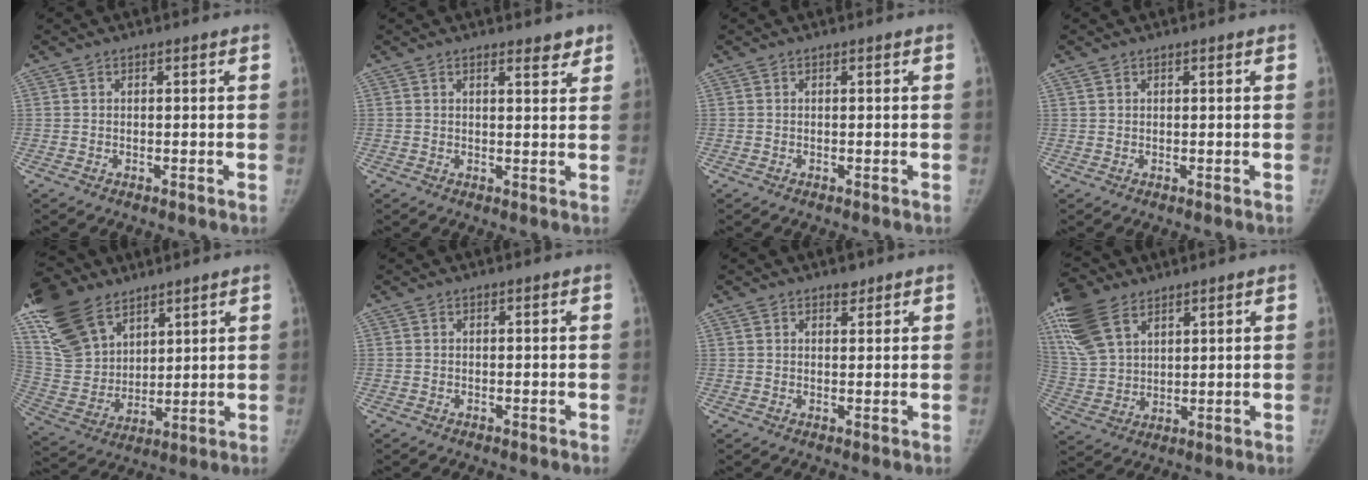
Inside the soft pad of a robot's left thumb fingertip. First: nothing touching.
{"total": 2.9, "force": [2.2, 0.9, 1.7], "torque": [-0.010, -0.014, 0.028]}
{"total": 0.0}
{"total": 0.9, "force": [0.6, 0.5, 0.3], "torque": [-0.007, 0.004, 0.012]}
{"total": 19.7, "force": [12.3, 11.6, 10.2], "torque": [-0.197, -0.023, 0.244]}
{"total": 0.0}
{"total": 2.3, "force": [1.7, 1.2, 0.8], "torque": [-0.001, -0.011, 0.025]}
{"total": 15.2, "force": [8.8, 8.8, 8.7], "torque": [-0.190, -0.011, 0.178]}